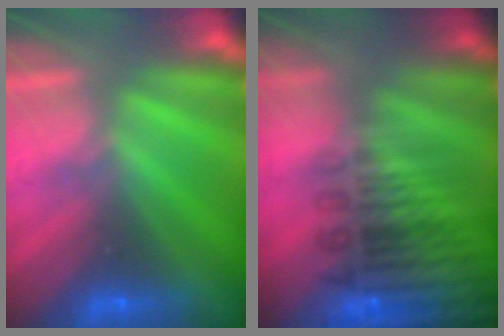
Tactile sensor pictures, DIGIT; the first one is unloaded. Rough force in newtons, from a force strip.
{"total": 7.3}